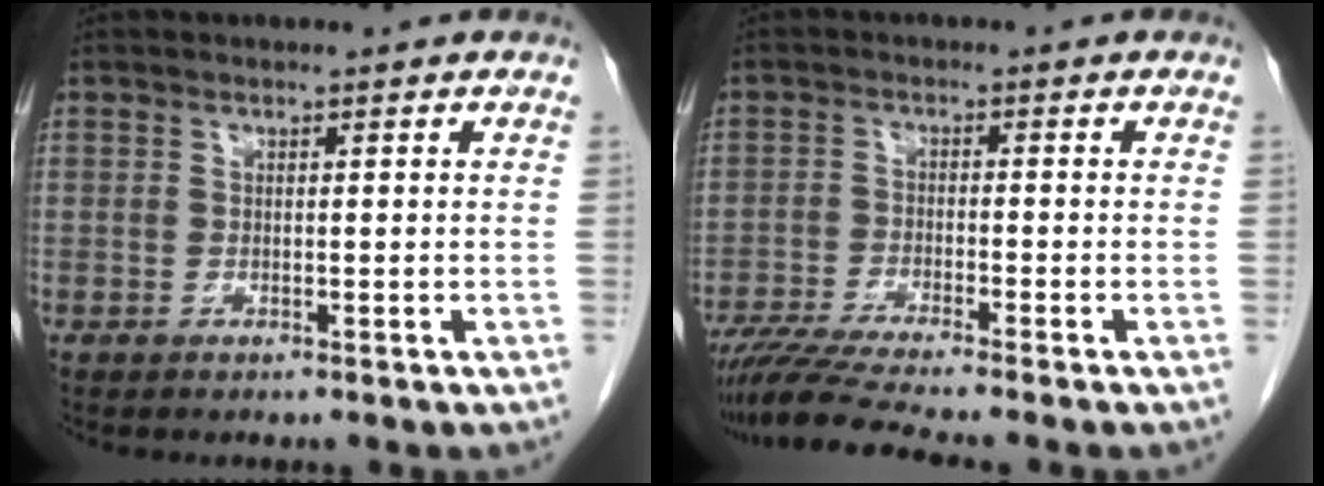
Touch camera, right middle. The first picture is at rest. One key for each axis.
{"total": 7.9, "fx": -6.8, "fy": -1.3, "fz": 3.8, "tx": -0.064, "ty": -0.025, "tz": -0.117}